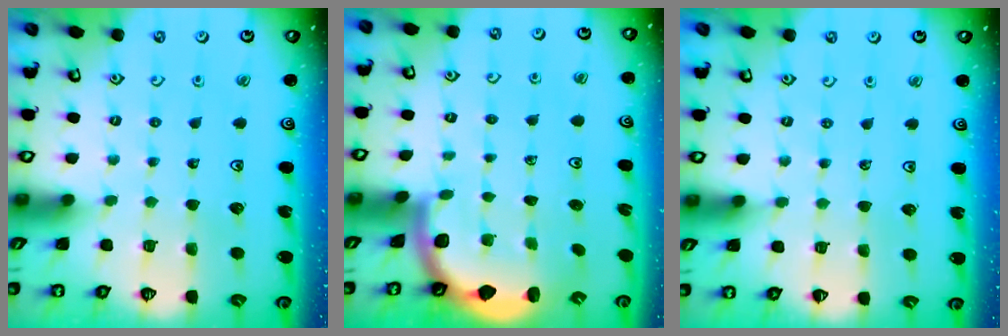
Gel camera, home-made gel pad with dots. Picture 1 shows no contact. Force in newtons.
{"total": 2.5, "press": 2.4, "slide": 0.8}
{"total": 2.0, "press": 2.0, "slide": 0.3}